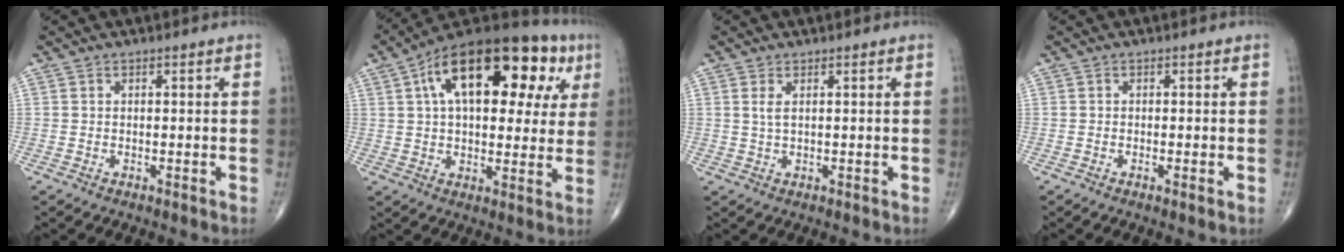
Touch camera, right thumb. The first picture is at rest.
{"total": 25.3, "force": [8.8, 13.0, 19.8], "torque": [-0.272, 0.030, 0.127]}
{"total": 1.7, "force": [0.7, 0.5, 1.5], "torque": [-0.035, -0.001, 0.019]}
{"total": 0.9, "force": [-0.3, 0.1, 0.9], "torque": [-0.020, -0.003, -0.006]}